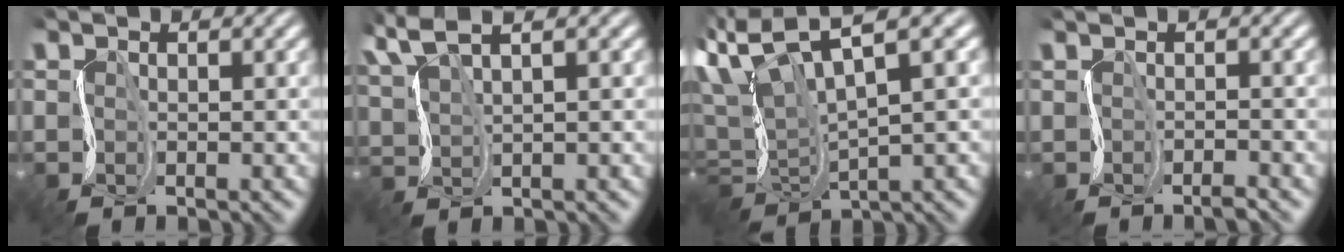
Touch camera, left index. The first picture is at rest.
{"total": 4.2, "force": [2.9, 0.9, 3.0], "torque": [-0.087, 0.018, 0.055]}
{"total": 8.5, "force": [2.2, 2.5, 7.8], "torque": [-0.168, 0.010, 0.038]}
{"total": 1.2, "force": [-0.7, -0.3, 0.9], "torque": [-0.022, -0.006, -0.013]}